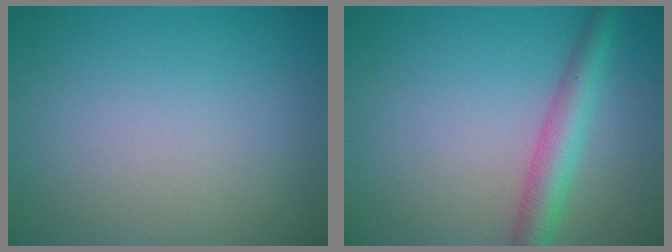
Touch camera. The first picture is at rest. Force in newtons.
{"total": 3.8, "press": 3.8, "slide": 0.1}